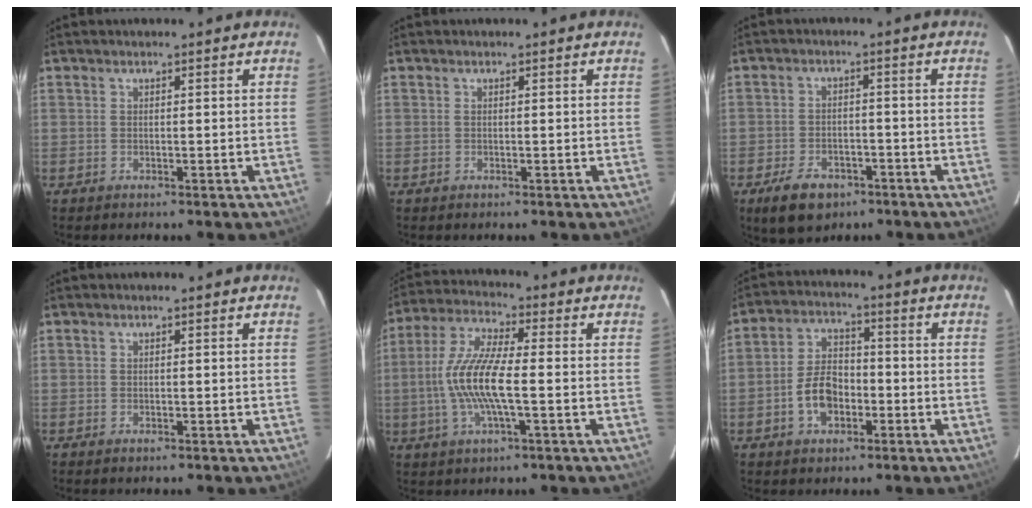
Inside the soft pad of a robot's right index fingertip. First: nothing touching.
{"total": 0.0}
{"total": 8.7, "force": [-5.5, 5.2, 4.3], "torque": [-0.106, -0.002, -0.081]}
{"total": 0.0}
{"total": 12.1, "force": [-1.8, 2.4, 11.7], "torque": [-0.243, 0.001, -0.040]}
{"total": 8.1, "force": [-2.9, 5.1, 5.5], "torque": [-0.108, 0.018, -0.046]}